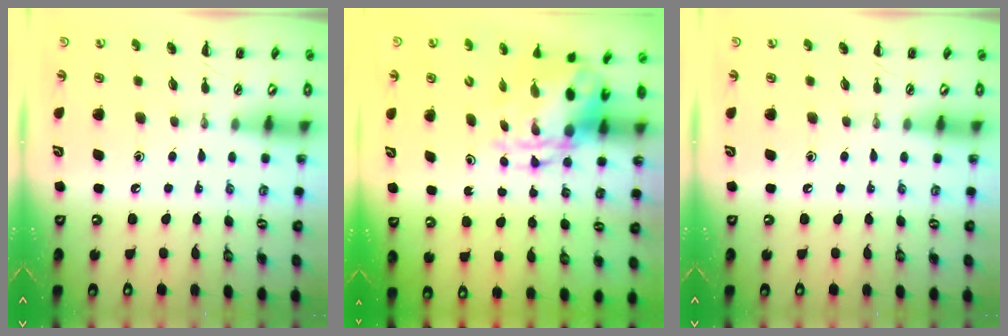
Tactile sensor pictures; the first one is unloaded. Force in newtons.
{"total": 6.3, "press": 6.0, "slide": 1.8}
{"total": 0.0}